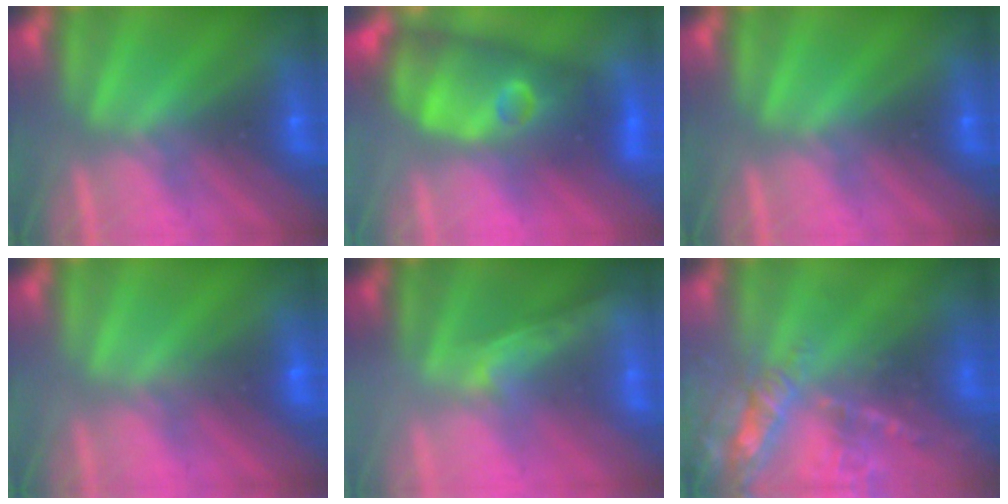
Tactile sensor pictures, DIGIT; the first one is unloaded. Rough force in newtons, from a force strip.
{"total": 7.6}
{"total": 0.0}
{"total": 2.9}
{"total": 1.8}
{"total": 13.7}